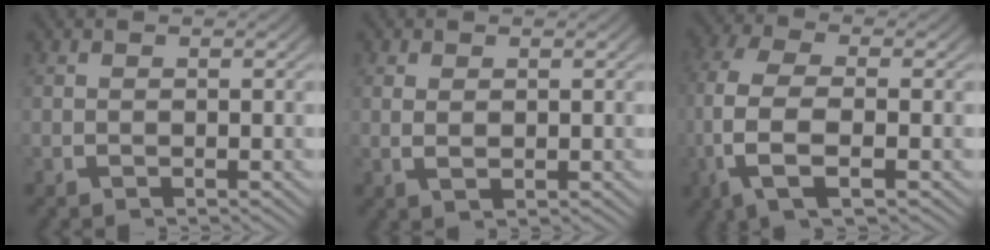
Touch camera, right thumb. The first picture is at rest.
{"total": 1.0, "force": [0.4, 0.5, 0.8], "torque": [-0.020, -0.007, 0.015]}
{"total": 9.1, "force": [-1.0, 5.6, 7.1], "torque": [-0.195, -0.031, -0.005]}